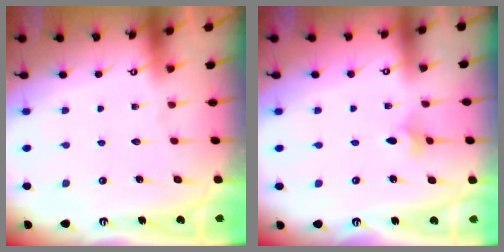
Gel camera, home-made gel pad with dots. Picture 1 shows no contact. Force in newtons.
{"total": 3.2, "press": 3.1, "slide": 0.6}